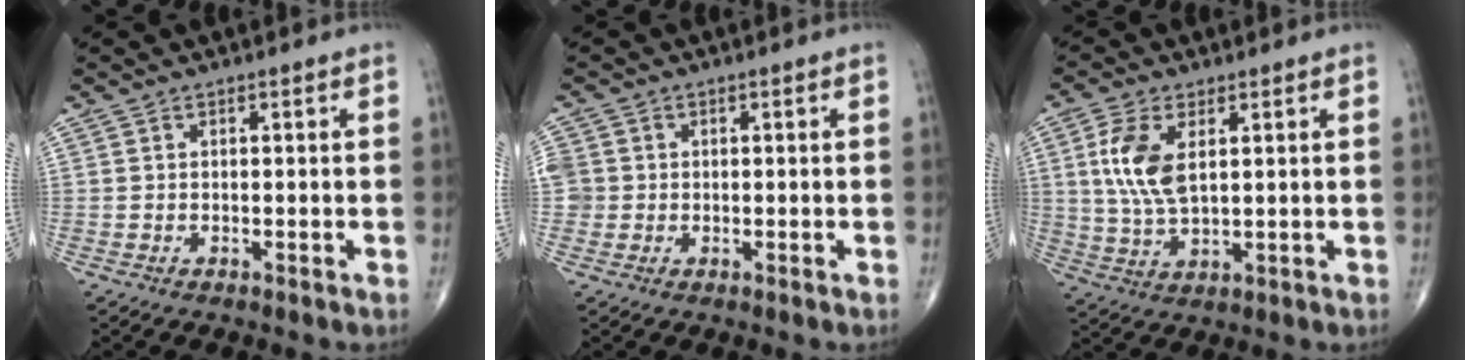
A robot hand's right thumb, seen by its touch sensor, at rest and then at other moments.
{"total": 4.0, "force": [0.1, 3.8, 1.0], "torque": [-0.014, 0.010, 0.003]}
{"total": 9.2, "force": [2.4, 4.6, 7.6], "torque": [-0.162, -0.008, 0.050]}